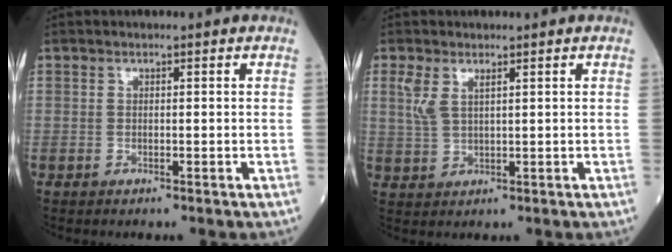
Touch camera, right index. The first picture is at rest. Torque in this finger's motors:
{"motor_torque": [0.01, 0.05, 0.07, 0.06]}